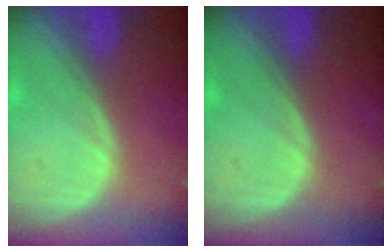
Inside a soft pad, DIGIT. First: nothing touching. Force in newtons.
{"total": 0.0}